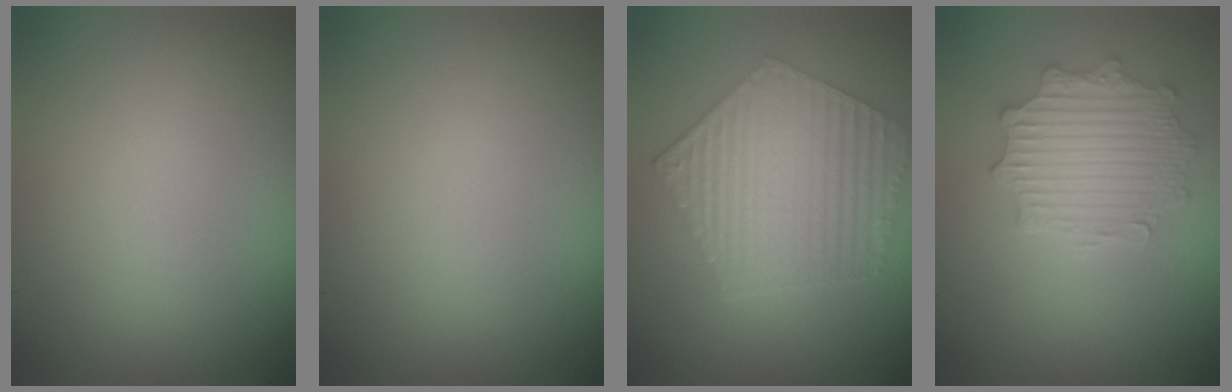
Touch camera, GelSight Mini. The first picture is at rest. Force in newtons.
{"total": 0.0}
{"total": 6.8, "press": 5.0, "slide": 4.6}
{"total": 4.1, "press": 3.6, "slide": 2.0}